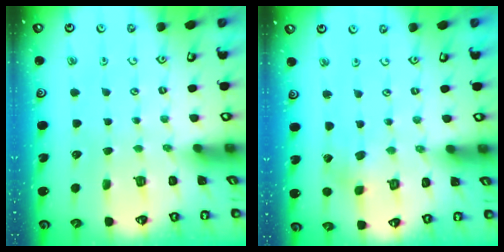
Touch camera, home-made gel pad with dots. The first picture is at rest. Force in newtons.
{"total": 1.8, "press": 1.8, "slide": 0.3}